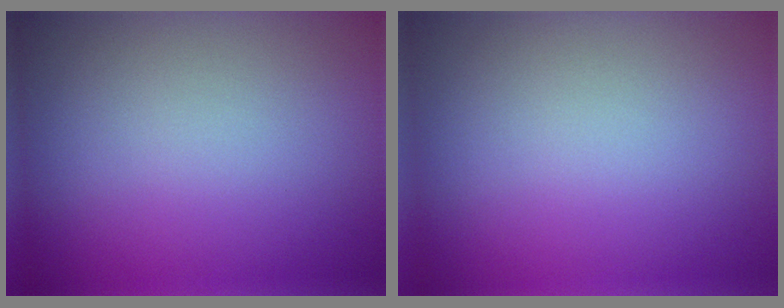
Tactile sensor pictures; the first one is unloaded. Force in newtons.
{"total": 0.0}